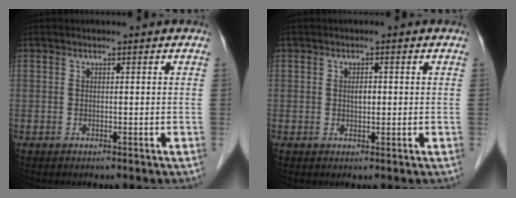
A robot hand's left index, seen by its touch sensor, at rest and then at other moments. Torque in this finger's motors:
{"motor_torque": [0.14, 0.05, 0.02, 0.01]}